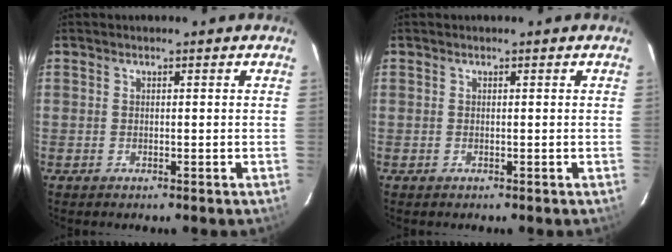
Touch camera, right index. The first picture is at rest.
{"total": 0.0}